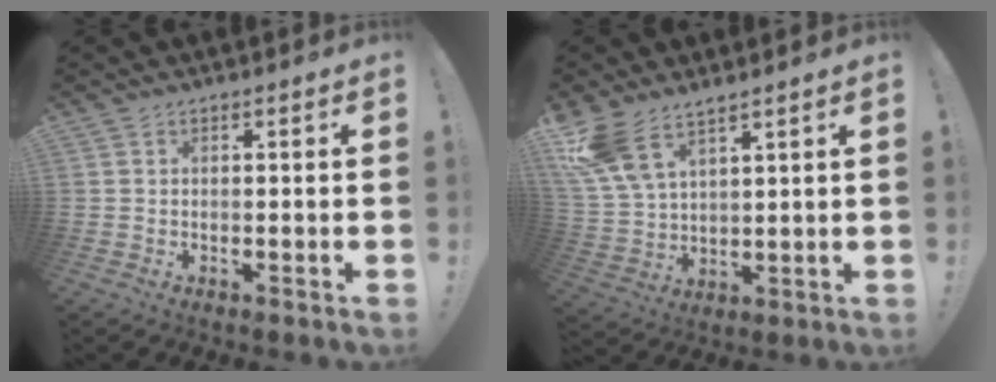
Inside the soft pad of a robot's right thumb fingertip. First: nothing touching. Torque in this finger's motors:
{"motor_torque": [0.26, 0.31, 0.98, 0.54, 0.12]}